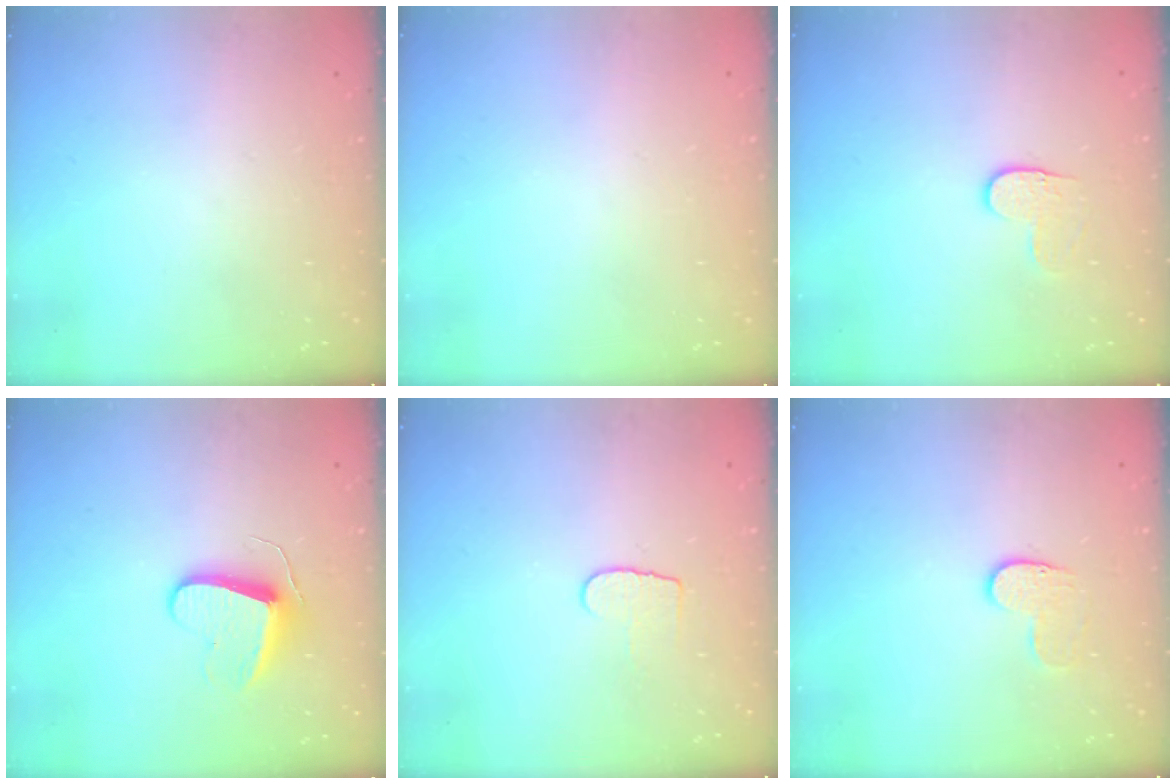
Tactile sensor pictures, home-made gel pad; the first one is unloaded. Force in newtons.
{"total": 0.0}
{"total": 3.6, "press": 3.6, "slide": 0.4}
{"total": 9.4, "press": 9.4, "slide": 0.9}
{"total": 5.7, "press": 5.6, "slide": 0.5}
{"total": 5.1, "press": 5.1, "slide": 0.5}